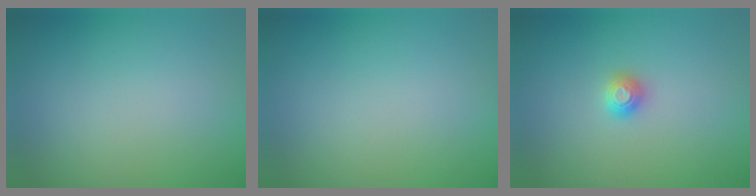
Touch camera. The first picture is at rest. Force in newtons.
{"total": 0.0}
{"total": 0.9, "press": 0.9, "slide": 0.0}